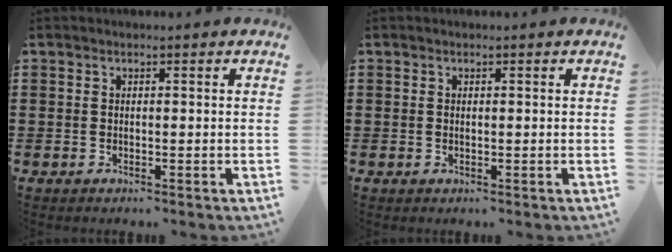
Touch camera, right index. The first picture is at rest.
{"total": 0.0}